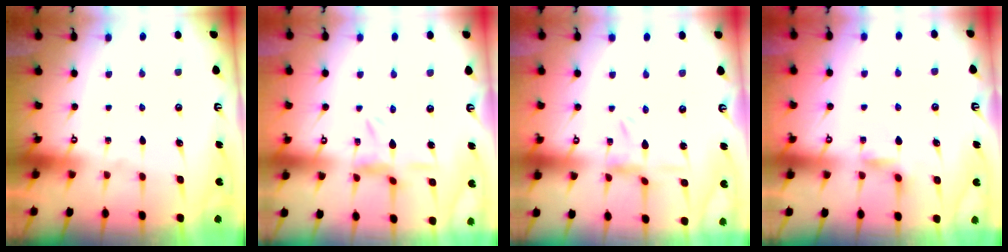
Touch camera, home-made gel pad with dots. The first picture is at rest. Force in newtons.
{"total": 6.8, "press": 6.8, "slide": 0.6}
{"total": 0.0}
{"total": 2.2, "press": 2.2, "slide": 0.4}